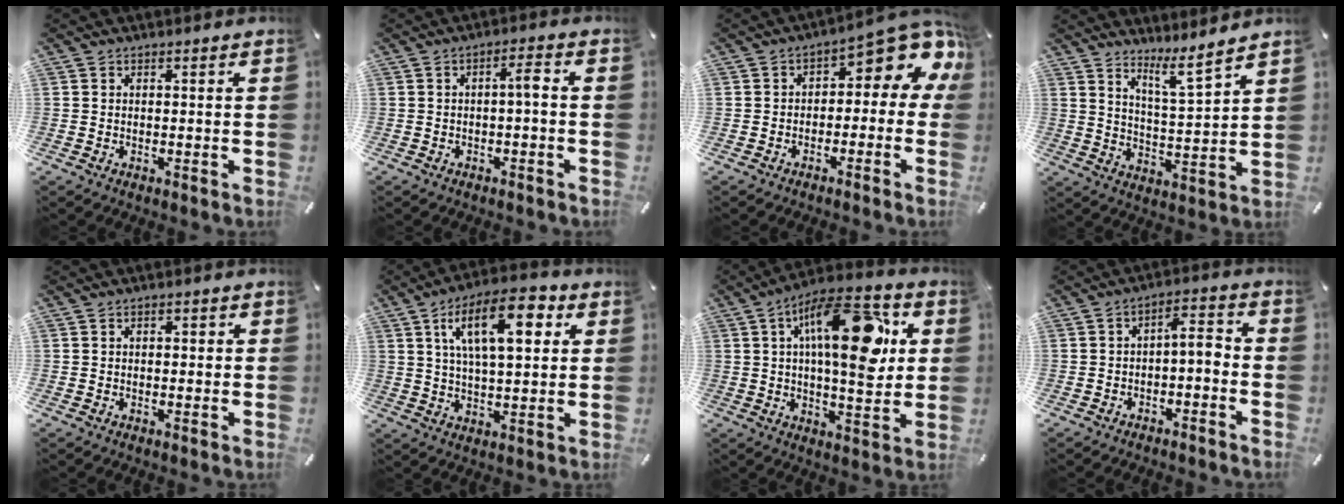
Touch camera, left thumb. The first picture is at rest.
{"total": 3.5, "force": [-0.6, 0.9, 3.4], "torque": [-0.061, 0.011, -0.014]}
{"total": 7.9, "force": [3.5, 3.9, 5.8], "torque": [-0.076, -0.033, 0.060]}
{"total": 8.0, "force": [6.8, 0.5, 4.0], "torque": [-0.067, -0.051, 0.117]}
{"total": 1.2, "force": [-0.1, 0.9, 0.8], "torque": [-0.014, 0.006, -0.005]}
{"total": 15.7, "force": [6.2, 6.9, 12.6], "torque": [-0.200, -0.004, 0.102]}
{"total": 20.7, "force": [6.6, 8.7, 17.6], "torque": [-0.276, -0.017, 0.098]}
{"total": 4.8, "force": [-2.3, 2.3, 3.6], "torque": [-0.064, 0.019, -0.047]}